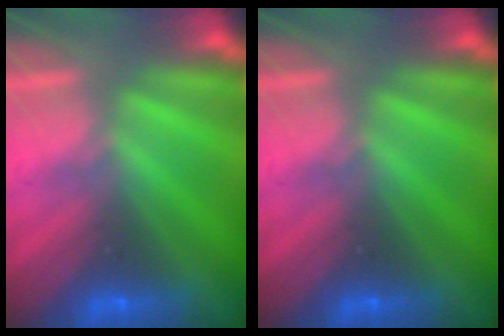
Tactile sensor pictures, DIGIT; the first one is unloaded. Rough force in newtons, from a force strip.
{"total": 0.0}